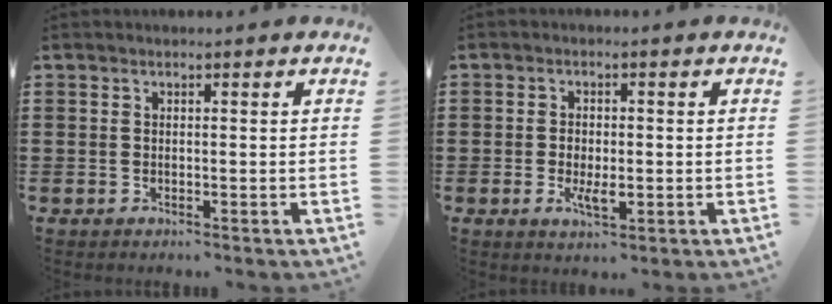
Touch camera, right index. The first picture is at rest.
{"total": 2.8, "force": [-0.6, 1.4, 2.4], "torque": [-0.052, -0.001, -0.012]}